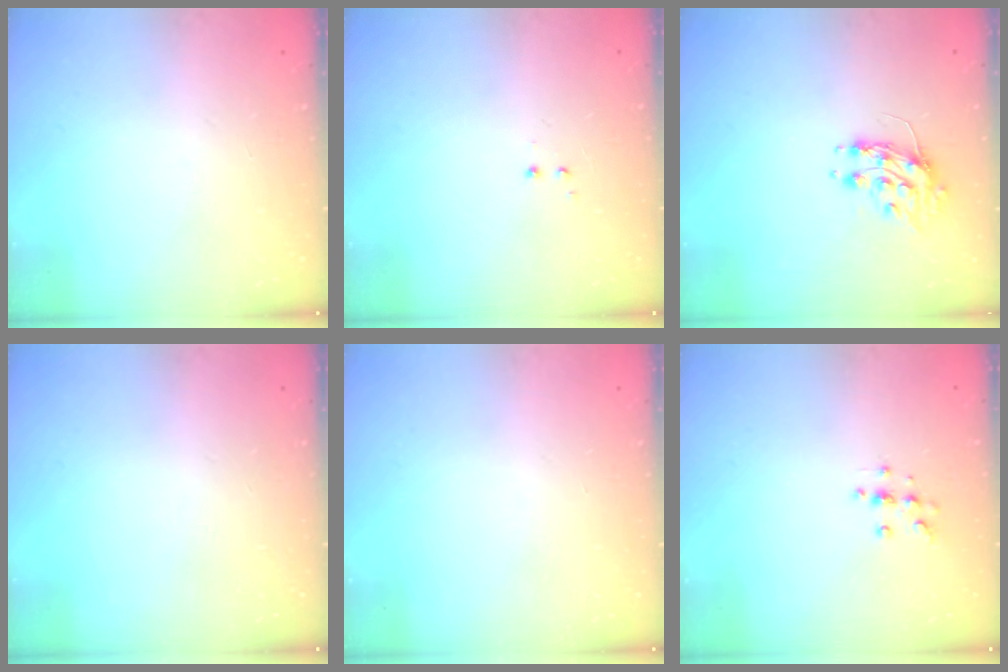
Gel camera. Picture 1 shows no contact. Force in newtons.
{"total": 1.2, "press": 1.1, "slide": 0.6}
{"total": 7.9, "press": 7.9, "slide": 0.1}
{"total": 0.0}
{"total": 0.0}
{"total": 5.0, "press": 4.8, "slide": 1.2}